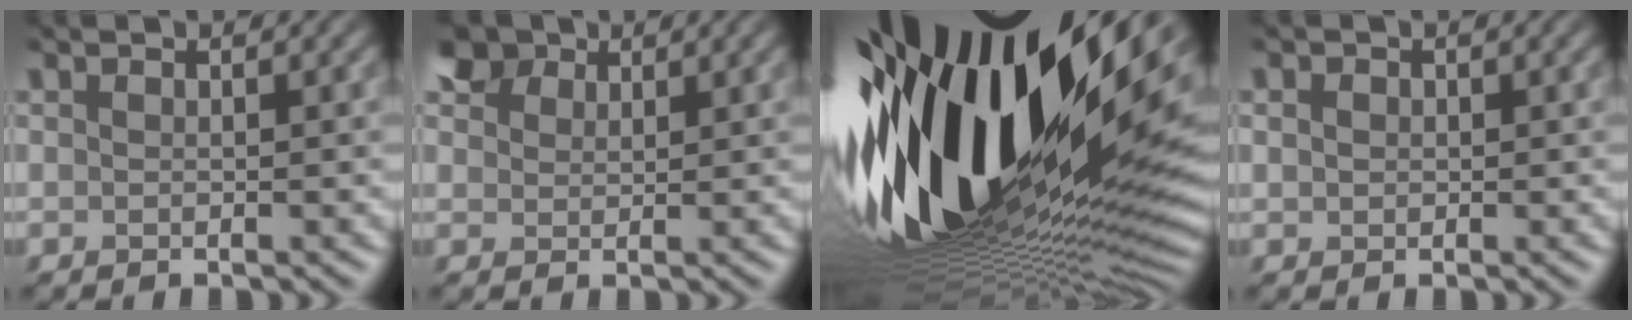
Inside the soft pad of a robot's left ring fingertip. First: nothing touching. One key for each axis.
{"total": 4.0, "fx": 2.7, "fy": 2.5, "fz": 1.7, "tx": -0.046, "ty": -0.006, "tz": 0.048}
{"total": 19.7, "fx": 2.8, "fy": 7.5, "fz": 17.9, "tx": -0.319, "ty": -0.028, "tz": 0.031}
{"total": 0.8, "fx": -0.1, "fy": 0.8, "fz": 0.2, "tx": -0.005, "ty": -0.004, "tz": -0.006}